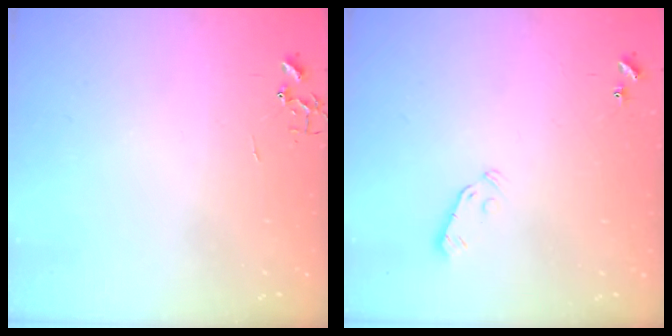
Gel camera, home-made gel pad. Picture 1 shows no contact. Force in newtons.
{"total": 3.8, "press": 3.7, "slide": 0.8}